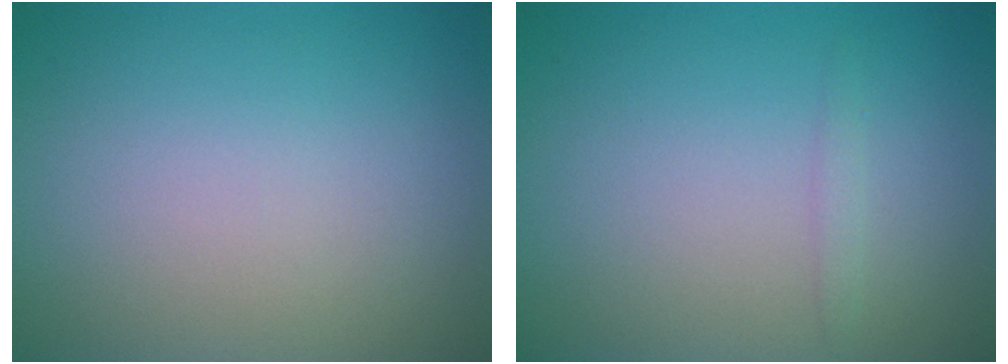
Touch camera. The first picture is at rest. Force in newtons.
{"total": 0.8, "press": 0.8, "slide": 0.0}